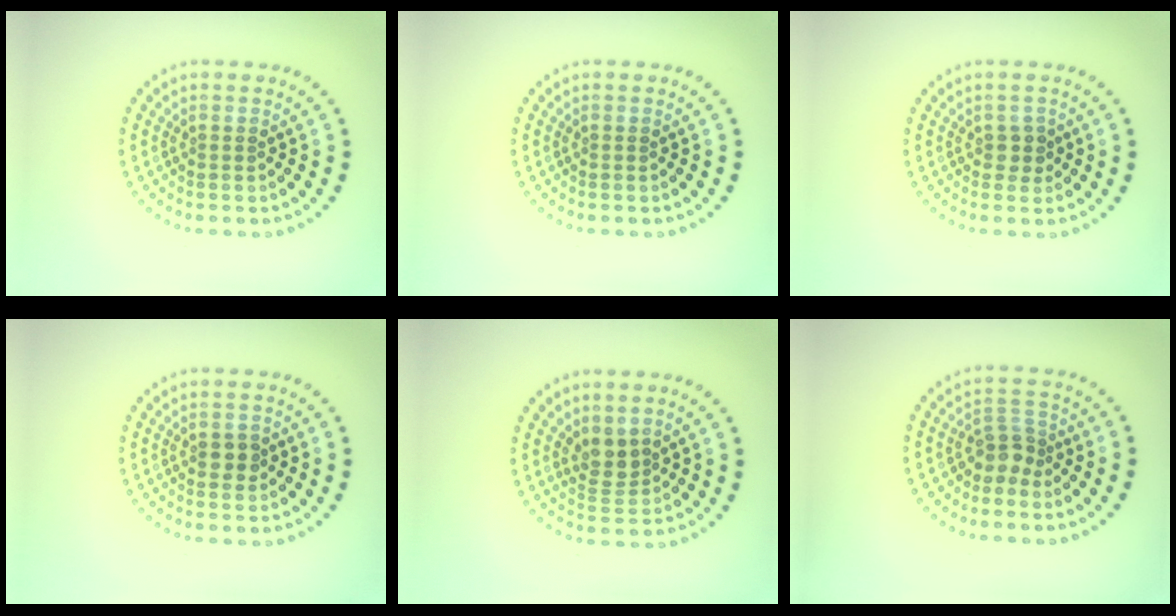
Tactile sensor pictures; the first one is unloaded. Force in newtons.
{"total": 0.0}
{"total": 1.1, "press": 1.0, "slide": 0.5}
{"total": 1.5, "press": 1.5, "slide": 0.1}
{"total": 2.5, "press": 2.1, "slide": 1.4}
{"total": 2.3, "press": 1.7, "slide": 1.5}